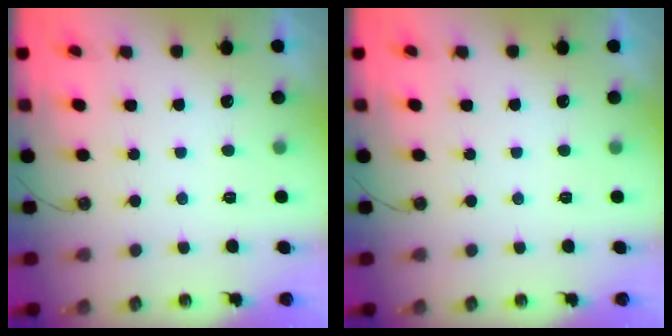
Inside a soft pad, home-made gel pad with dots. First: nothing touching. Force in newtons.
{"total": 0.0}